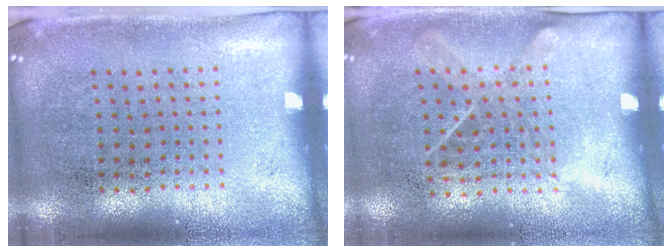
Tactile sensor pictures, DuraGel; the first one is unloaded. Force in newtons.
{"total": 1.3, "press": 1.0, "slide": 0.8}